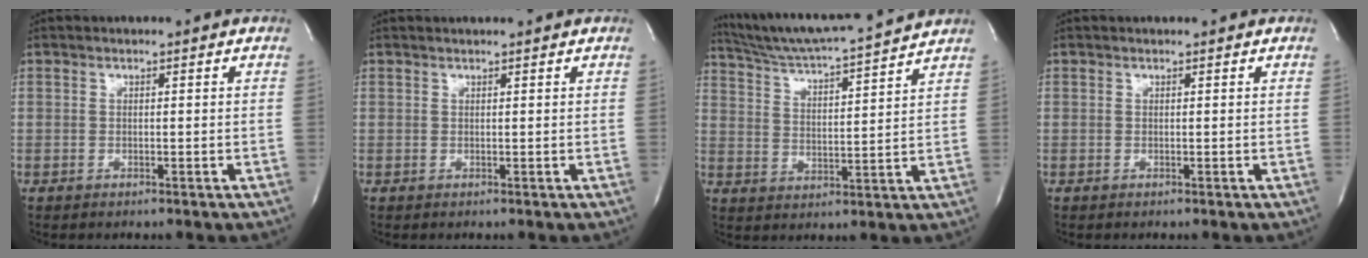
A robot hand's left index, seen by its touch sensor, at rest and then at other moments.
{"total": 1.5, "force": [1.4, -0.1, 0.5], "torque": [-0.007, 0.012, 0.024]}
{"total": 15.6, "force": [14.7, -0.8, 5.4], "torque": [-0.102, -0.008, 0.225]}
{"total": 0.0}